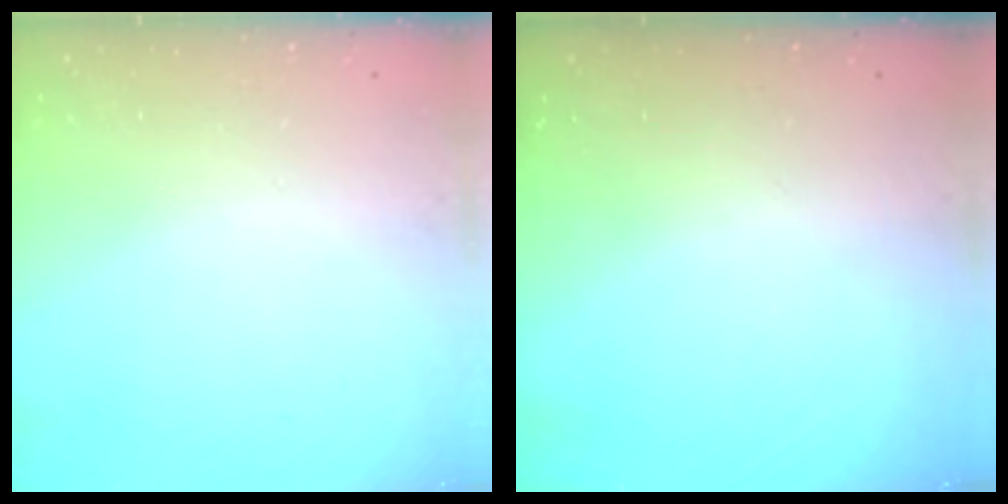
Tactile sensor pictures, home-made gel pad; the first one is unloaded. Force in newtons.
{"total": 0.0}